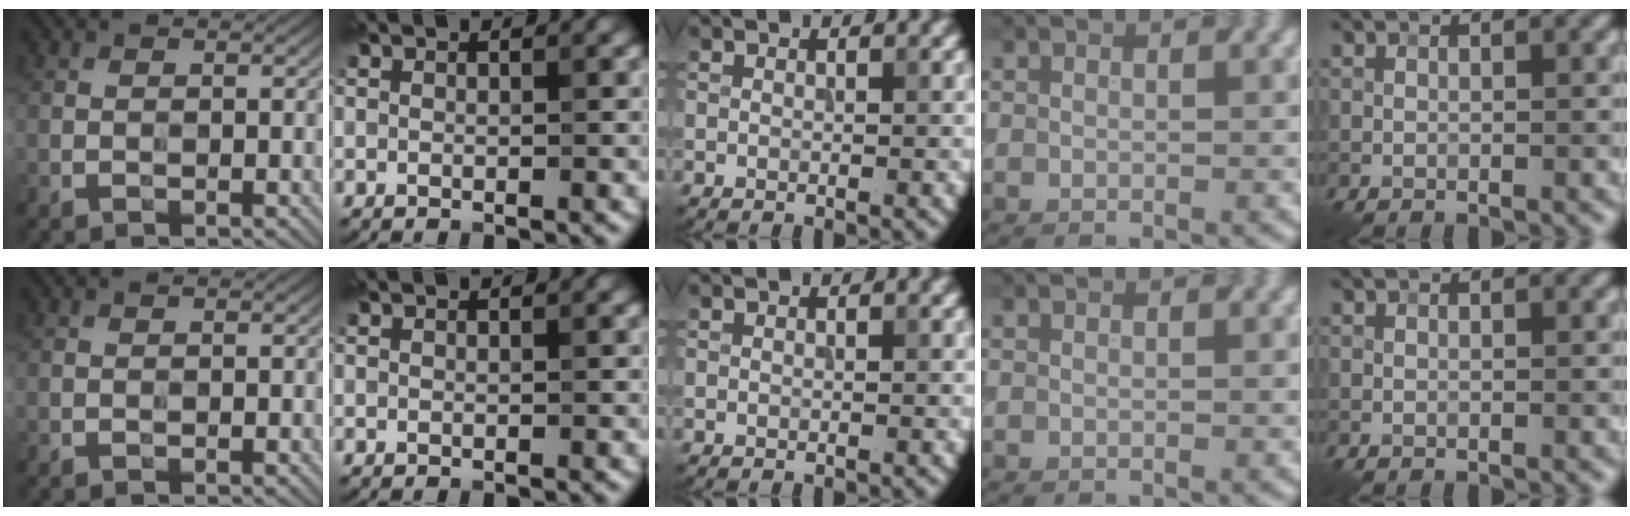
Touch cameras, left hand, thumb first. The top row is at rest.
{}